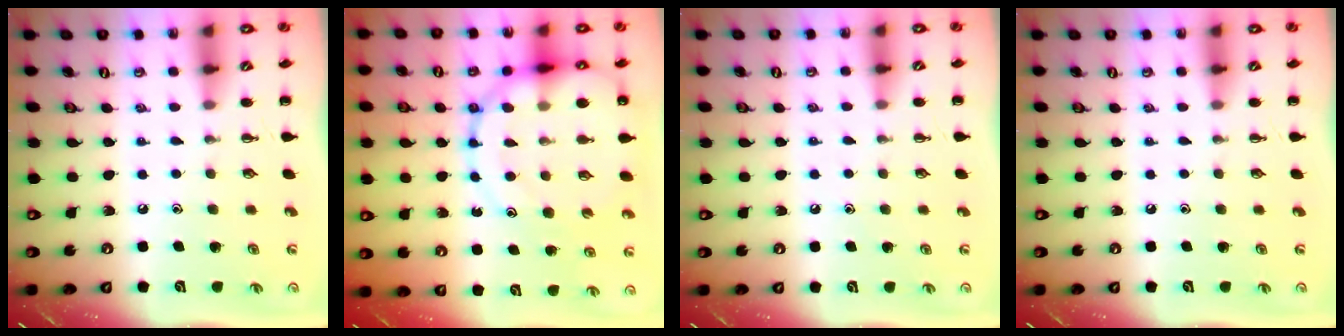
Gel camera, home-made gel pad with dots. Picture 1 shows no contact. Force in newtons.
{"total": 18.2, "press": 17.9, "slide": 3.4}
{"total": 6.3, "press": 6.0, "slide": 1.8}
{"total": 0.0}